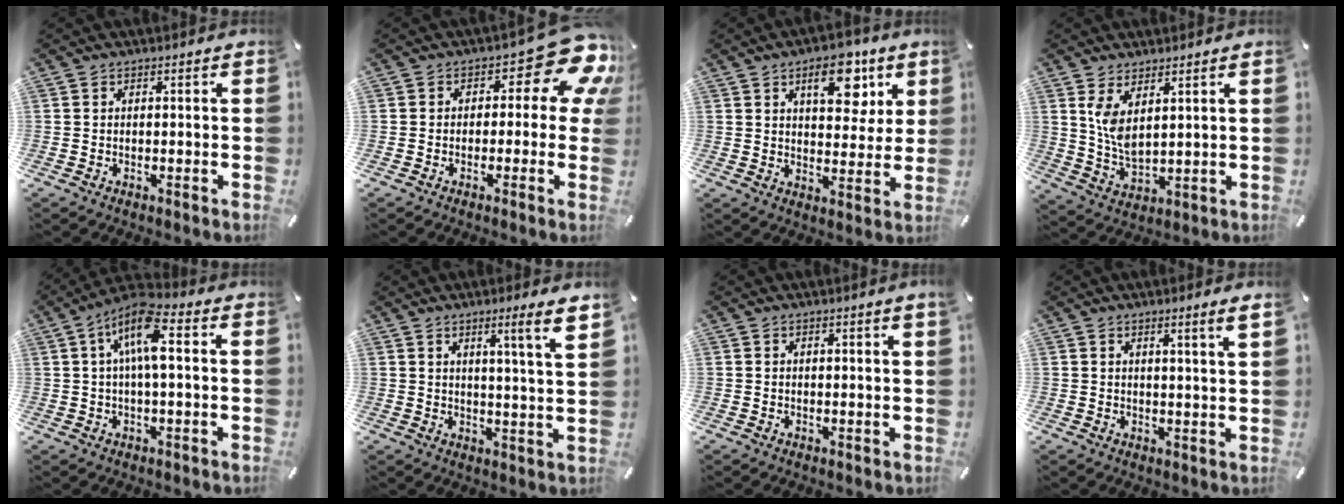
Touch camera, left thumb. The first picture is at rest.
{"total": 13.2, "force": [4.8, 6.5, 10.4], "torque": [-0.128, -0.029, 0.080]}
{"total": 12.5, "force": [6.1, 6.9, 8.4], "torque": [-0.093, -0.021, 0.096]}
{"total": 6.5, "force": [3.8, 2.7, 4.5], "torque": [-0.112, -0.020, 0.068]}
{"total": 10.5, "force": [2.1, 3.6, 9.6], "torque": [-0.177, 0.002, 0.036]}
{"total": 8.1, "force": [4.6, -0.2, 6.6], "torque": [-0.098, -0.027, 0.065]}
{"total": 1.0, "force": [0.6, -0.1, 0.8], "torque": [-0.014, -0.002, 0.011]}
{"total": 3.6, "force": [2.2, -0.4, 2.8], "torque": [-0.055, -0.009, 0.037]}